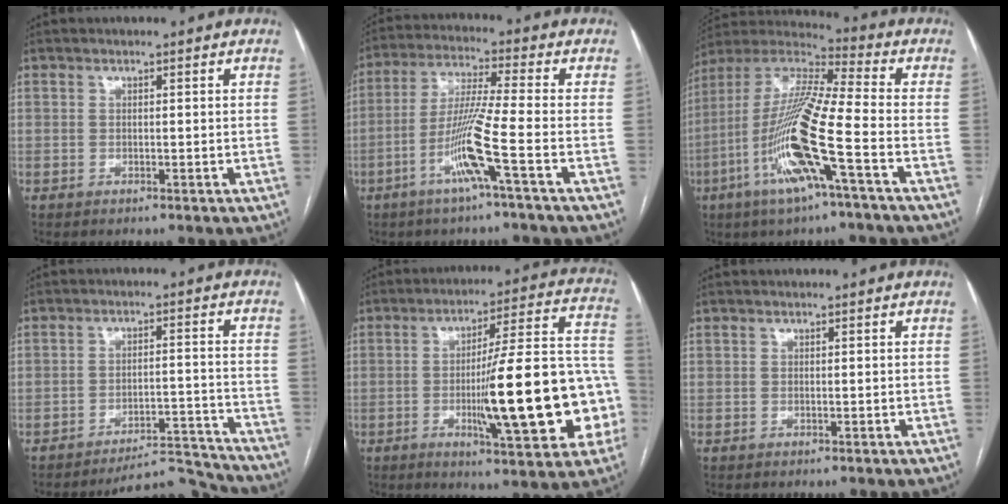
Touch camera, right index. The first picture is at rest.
{"total": 9.8, "force": [-4.1, -1.6, 8.7], "torque": [-0.173, -0.005, -0.084]}
{"total": 17.9, "force": [-6.2, 0.8, 16.8], "torque": [-0.349, -0.010, -0.122]}
{"total": 8.4, "force": [-8.3, 0.7, -0.5], "torque": [0.026, 0.037, -0.120]}
{"total": 22.3, "force": [-4.7, 2.7, 21.6], "torque": [-0.255, 0.021, -0.060]}
{"total": 0.0}